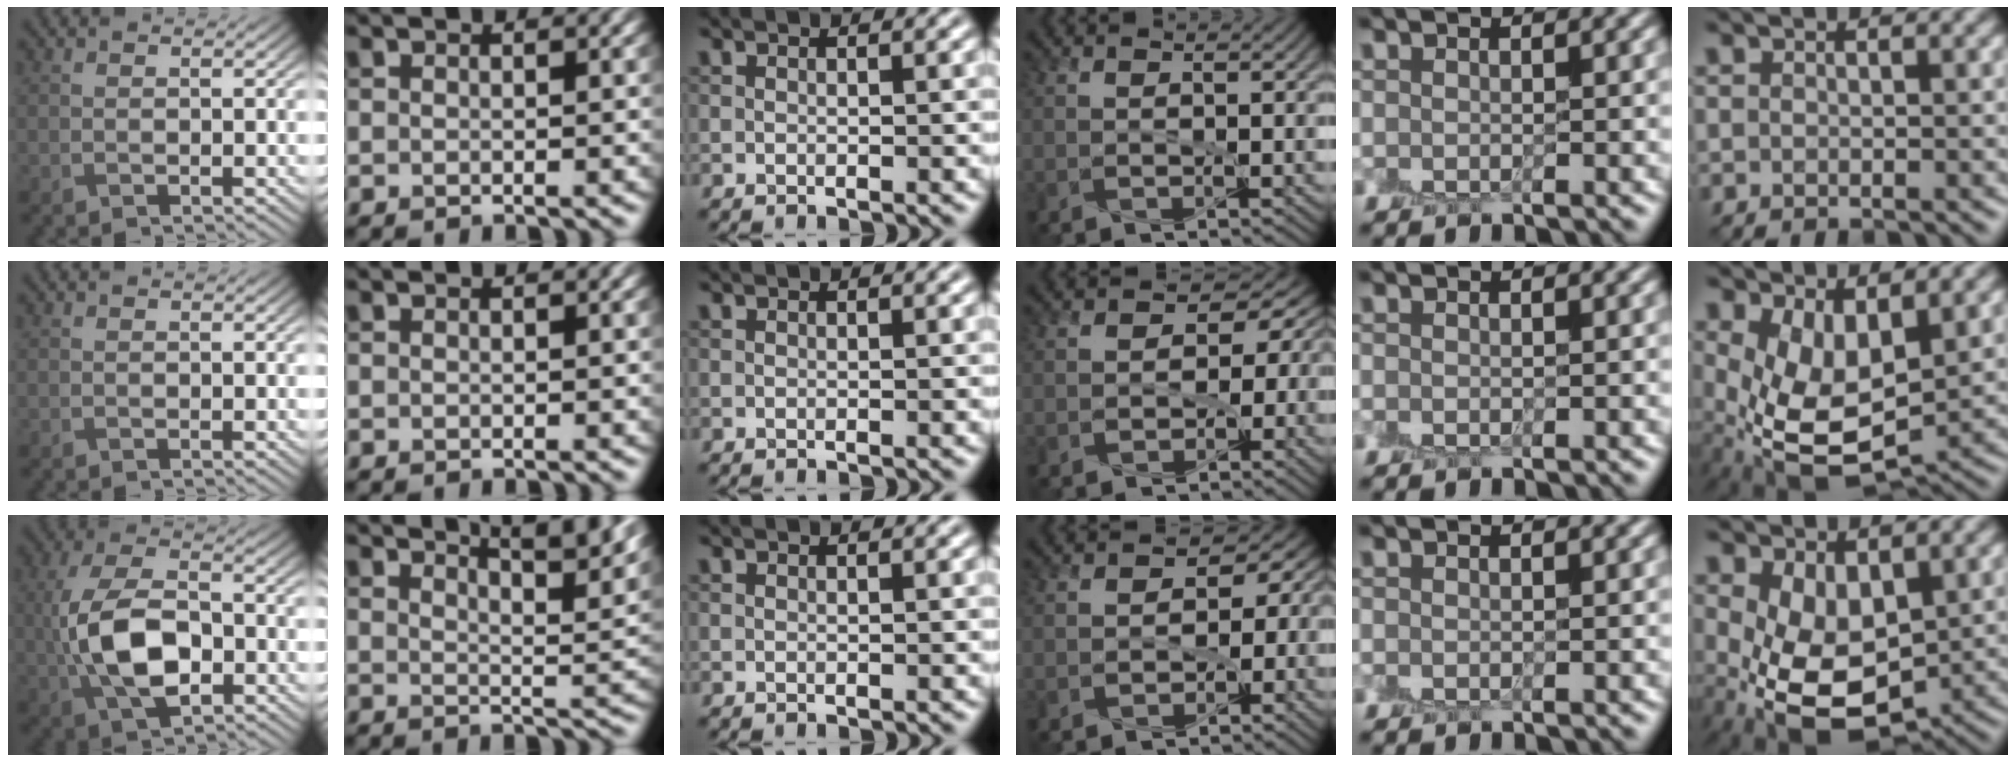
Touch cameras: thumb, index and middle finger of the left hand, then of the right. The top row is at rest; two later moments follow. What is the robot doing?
{"motion": "peel", "object": "lint roller sheet"}